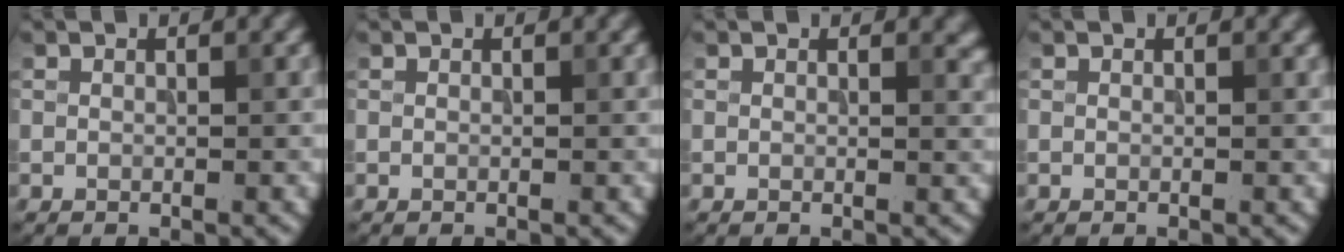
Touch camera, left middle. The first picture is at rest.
{"total": 0.0}
{"total": 1.0, "force": [0.8, 0.3, 0.5], "torque": [-0.006, -0.004, 0.015]}
{"total": 0.0}